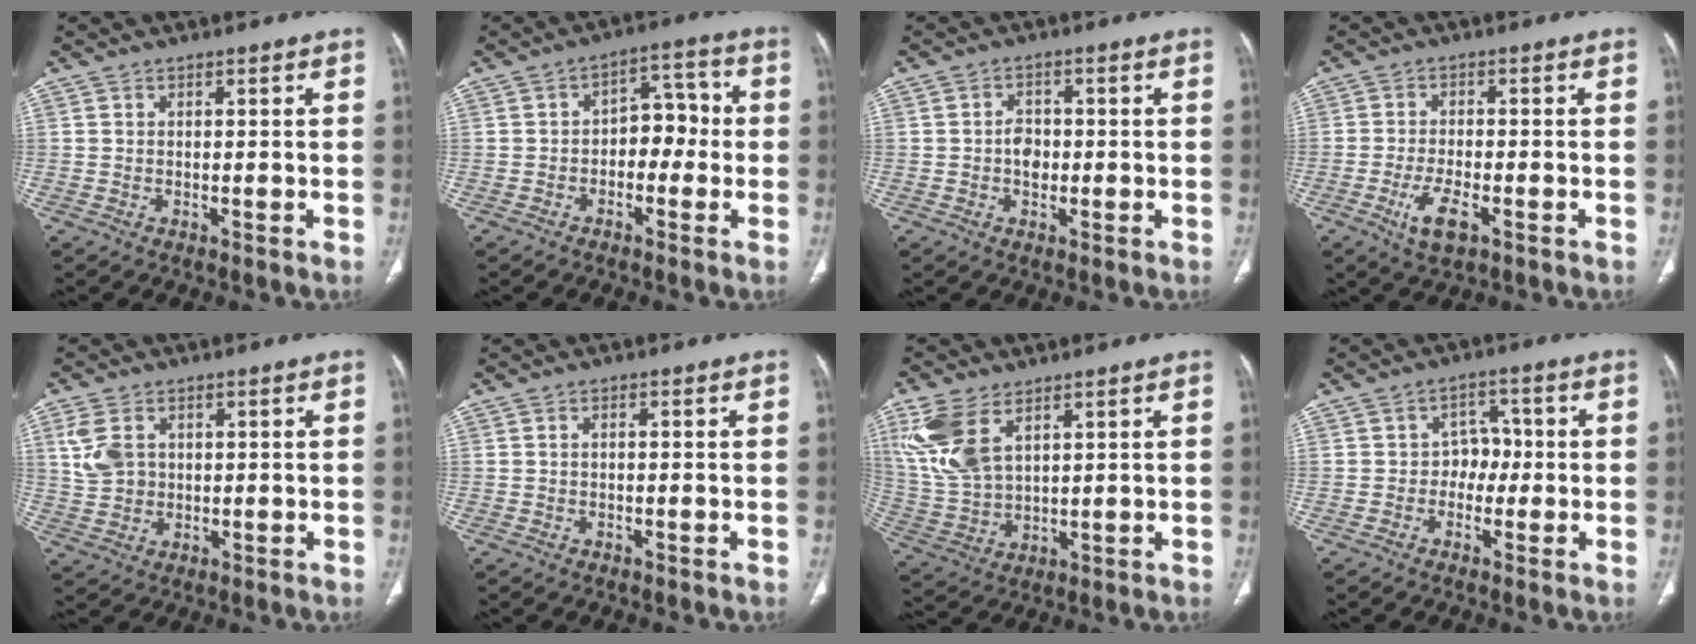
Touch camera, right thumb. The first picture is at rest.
{"total": 7.2, "force": [-1.0, 4.9, 5.2], "torque": [-0.041, 0.034, -0.027]}
{"total": 3.5, "force": [-0.4, 2.6, 2.3], "torque": [-0.027, 0.008, -0.010]}
{"total": 5.8, "force": [-2.6, 2.3, 4.7], "torque": [-0.092, 0.005, -0.043]}
{"total": 6.2, "force": [1.8, 4.5, 3.9], "torque": [-0.076, -0.001, 0.044]}
{"total": 0.5, "force": [-0.1, 0.3, 0.4], "torque": [-0.009, 0.000, -0.005]}
{"total": 12.1, "force": [5.9, 6.5, 8.4], "torque": [-0.189, -0.011, 0.134]}
{"total": 4.5, "force": [-0.7, 3.8, 2.4], "torque": [0.000, 0.017, -0.022]}